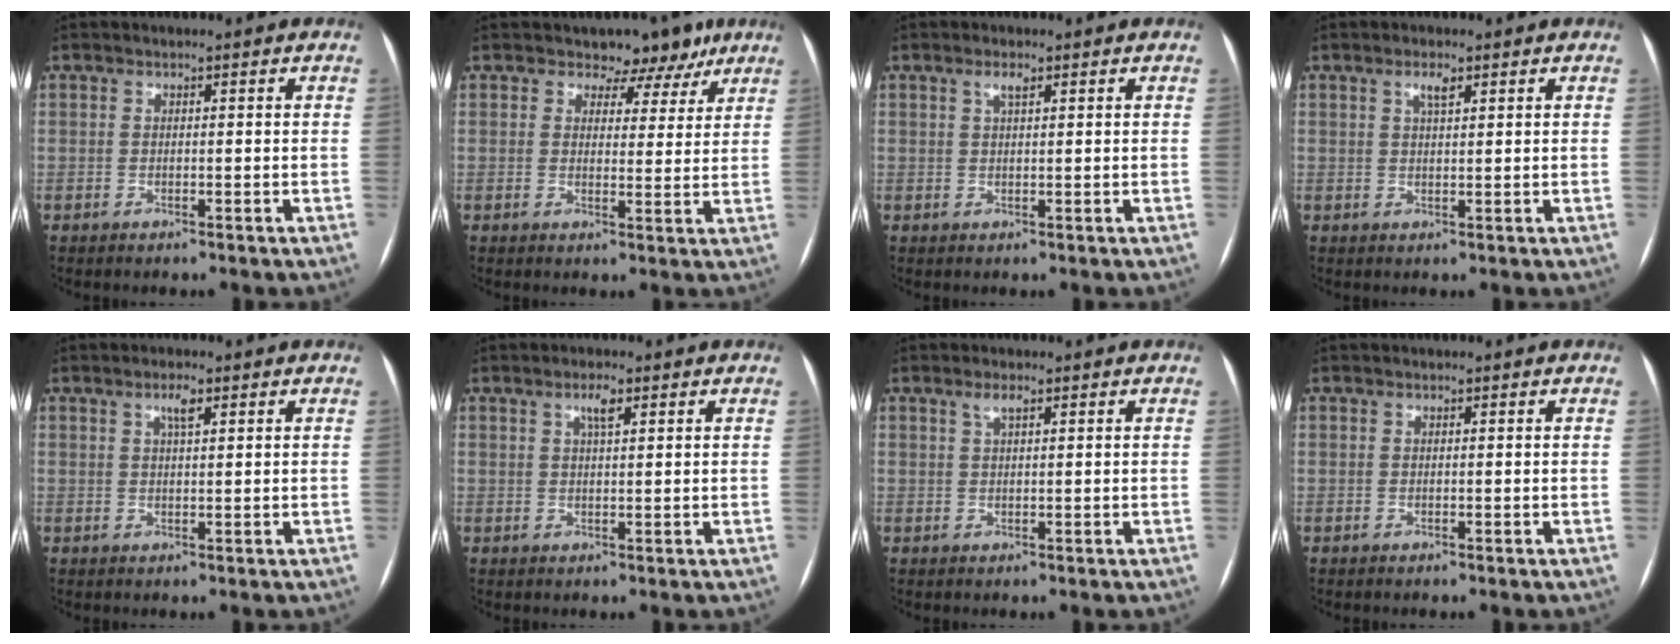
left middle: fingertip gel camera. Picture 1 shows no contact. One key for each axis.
{"total": 5.7, "fx": 4.3, "fy": 3.6, "fz": 0.9, "tx": 0.003, "ty": -0.005, "tz": 0.043}
{"total": 1.5, "fx": 0.9, "fy": 0.3, "fz": 1.2, "tx": -0.025, "ty": 0.005, "tz": 0.017}
{"total": 2.0, "fx": 1.1, "fy": 0.5, "fz": 1.6, "tx": -0.030, "ty": 0.003, "tz": 0.021}
{"total": 2.1, "fx": 1.1, "fy": 0.4, "fz": 1.8, "tx": -0.033, "ty": 0.003, "tz": 0.019}
{"total": 2.3, "fx": 1.2, "fy": 0.4, "fz": 1.9, "tx": -0.036, "ty": 0.003, "tz": 0.020}
{"total": 1.5, "fx": 0.9, "fy": 0.3, "fz": 1.1, "tx": -0.025, "ty": 0.005, "tz": 0.019}
{"total": 0.0}